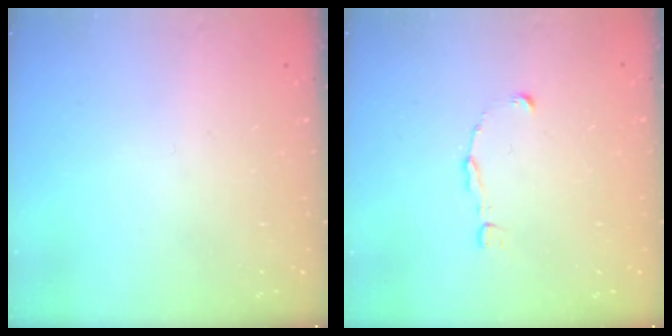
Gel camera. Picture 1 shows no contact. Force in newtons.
{"total": 0.9, "press": 0.9, "slide": 0.0}